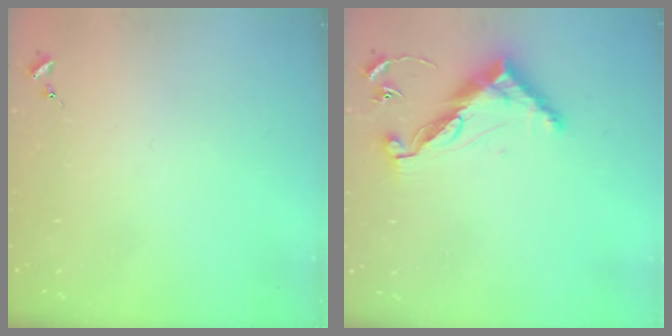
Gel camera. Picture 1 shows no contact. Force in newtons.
{"total": 11.6, "press": 11.6, "slide": 0.4}